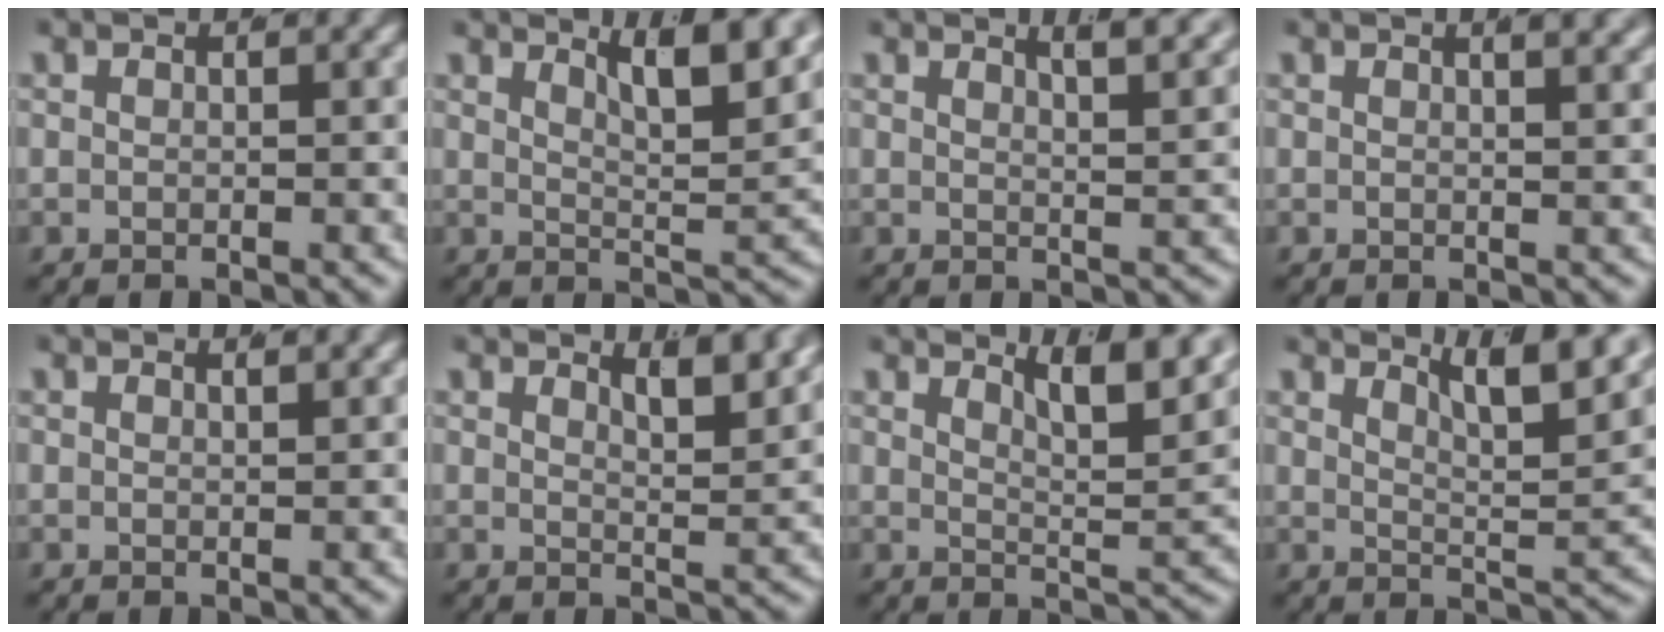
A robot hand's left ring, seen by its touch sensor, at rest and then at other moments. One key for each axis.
{"total": 6.0, "fx": 3.9, "fy": 1.0, "fz": 4.4, "tx": -0.061, "ty": -0.013, "tz": 0.065}
{"total": 3.8, "fx": 2.9, "fy": 0.1, "fz": 2.5, "tx": -0.027, "ty": -0.006, "tz": 0.048}
{"total": 1.9, "fx": 1.3, "fy": 0.0, "fz": 1.3, "tx": -0.012, "ty": 0.002, "tz": 0.019}
{"total": 0.8, "fx": 0.7, "fy": -0.3, "fz": 0.3, "tx": -0.002, "ty": -0.005, "tz": 0.013}
{"total": 3.3, "fx": 2.6, "fy": 0.0, "fz": 2.0, "tx": -0.027, "ty": -0.018, "tz": 0.048}
{"total": 6.1, "fx": 4.0, "fy": 1.0, "fz": 4.5, "tx": -0.057, "ty": -0.009, "tz": 0.064}
{"total": 6.7, "fx": 4.3, "fy": 1.4, "fz": 5.0, "tx": -0.062, "ty": -0.009, "tz": 0.068}